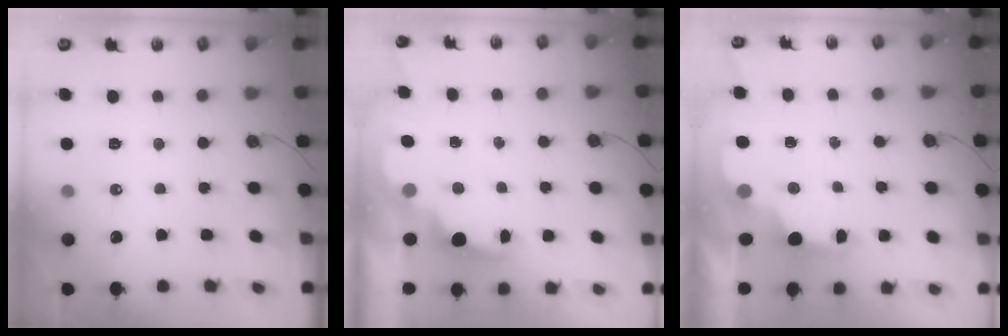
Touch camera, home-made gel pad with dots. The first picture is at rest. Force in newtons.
{"total": 2.9, "press": 2.9, "slide": 0.6}
{"total": 2.3, "press": 2.2, "slide": 0.7}